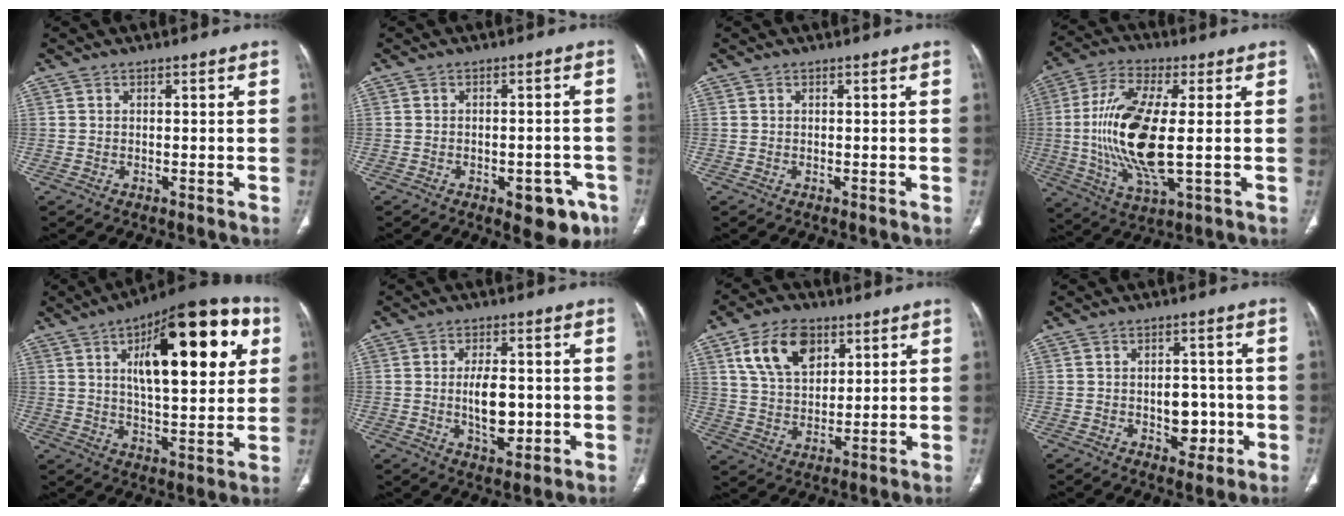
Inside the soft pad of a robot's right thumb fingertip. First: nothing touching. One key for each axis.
{"total": 7.5, "fx": -4.0, "fy": 3.9, "fz": 5.1, "tx": -0.037, "ty": 0.020, "tz": -0.042}
{"total": 0.0}
{"total": 17.3, "fx": 0.0, "fy": 5.9, "fz": 16.2, "tx": -0.348, "ty": -0.007, "tz": 0.000}
{"total": 25.5, "fx": 8.2, "fy": 9.8, "fz": 22.1, "tx": -0.288, "ty": 0.000, "tz": 0.117}
{"total": 7.9, "fx": -0.5, "fy": 4.1, "fz": 6.7, "tx": -0.099, "ty": -0.005, "tz": -0.002}
{"total": 12.7, "fx": 6.0, "fy": 8.3, "fz": 7.6, "tx": -0.107, "ty": -0.018, "tz": 0.114}
{"total": 6.2, "fx": -1.2, "fy": 4.3, "fz": 4.3, "tx": -0.026, "ty": 0.008, "tz": -0.010}